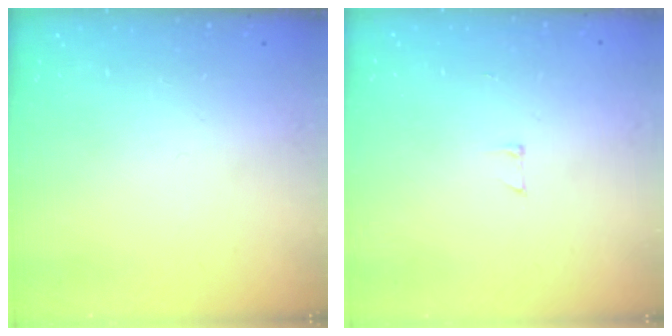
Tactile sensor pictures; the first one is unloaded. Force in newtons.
{"total": 2.9, "press": 2.9, "slide": 0.2}